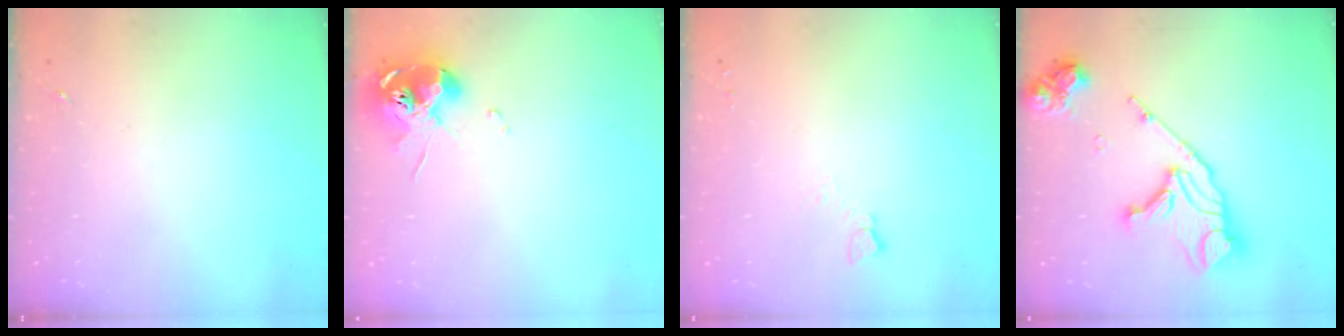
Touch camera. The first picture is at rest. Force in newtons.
{"total": 10.5, "press": 10.4, "slide": 1.3}
{"total": 2.8, "press": 2.7, "slide": 0.3}
{"total": 19.5, "press": 19.4, "slide": 2.1}